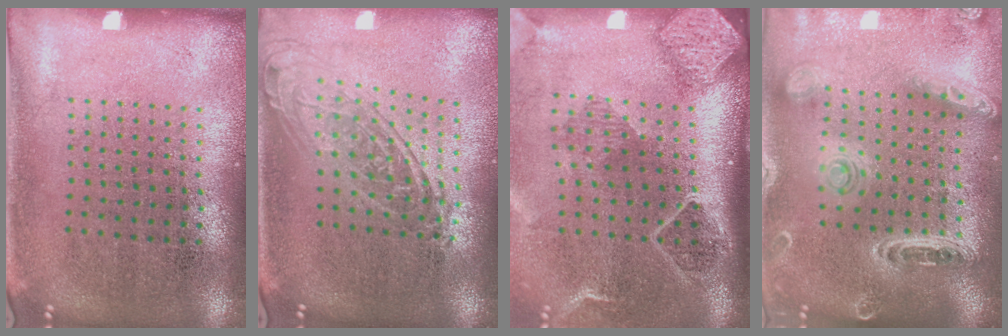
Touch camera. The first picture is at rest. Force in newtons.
{"total": 1.7, "press": 1.3, "slide": 1.1}
{"total": 2.7, "press": 2.0, "slide": 1.9}
{"total": 1.9, "press": 1.9, "slide": 0.4}